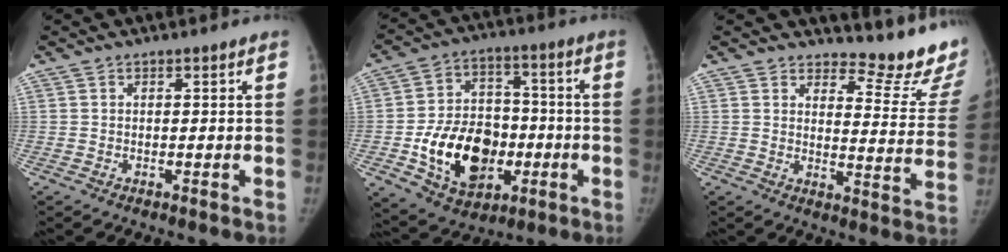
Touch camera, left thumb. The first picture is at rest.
{"total": 18.5, "force": [-4.7, 13.5, 11.8], "torque": [-0.147, 0.025, -0.065]}
{"total": 14.6, "force": [13.3, 3.9, 4.5], "torque": [-0.008, -0.149, 0.141]}